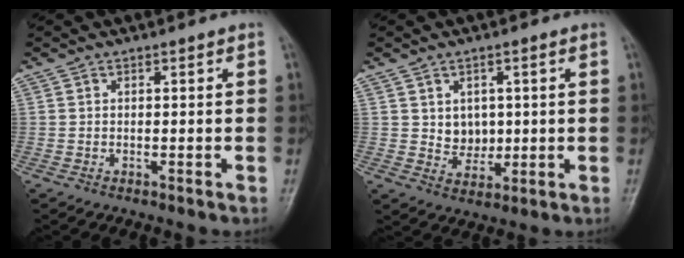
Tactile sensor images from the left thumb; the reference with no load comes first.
{"total": 4.9, "force": [0.9, 4.1, 2.5], "torque": [-0.012, -0.009, 0.023]}